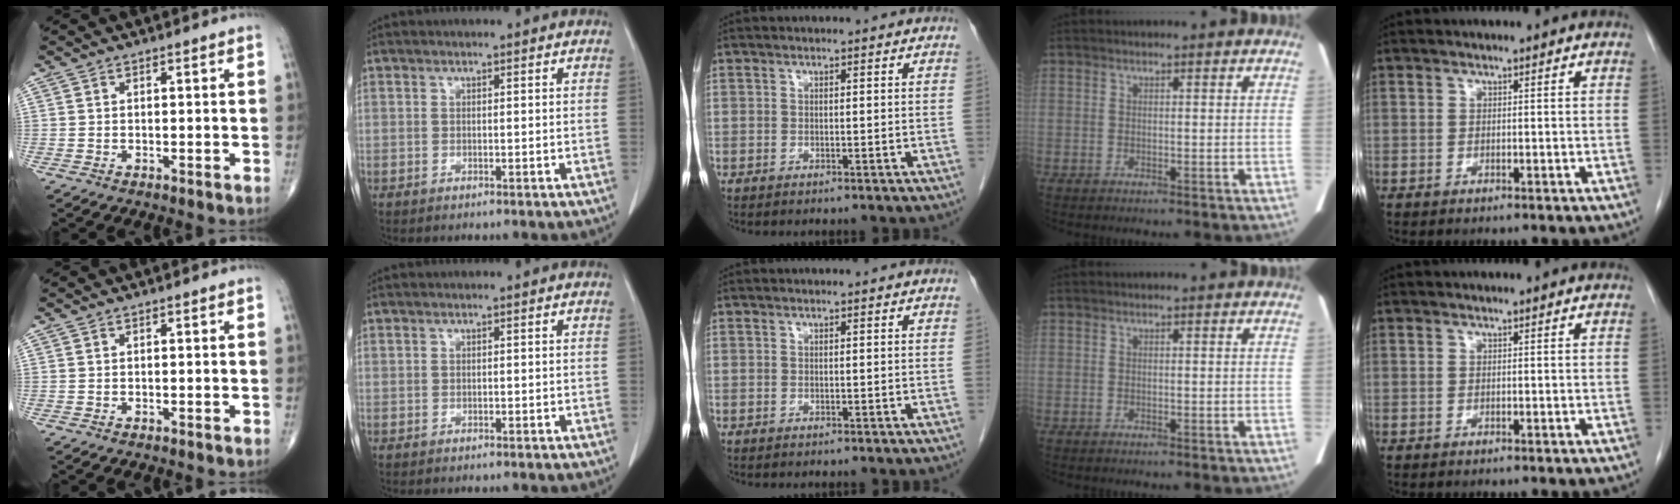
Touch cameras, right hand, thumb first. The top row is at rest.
{}